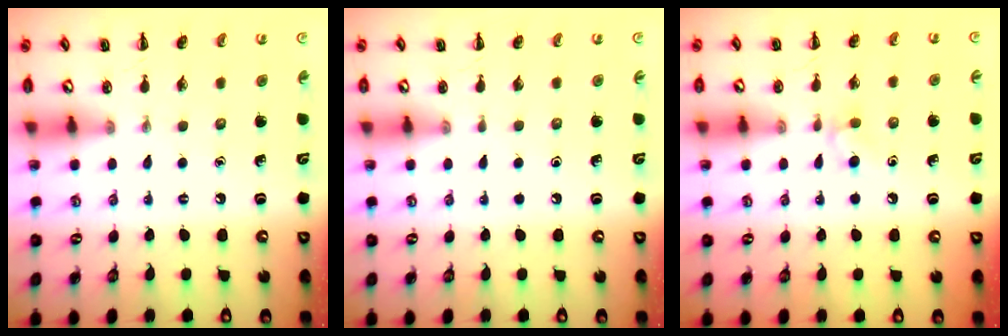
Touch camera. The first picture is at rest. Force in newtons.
{"total": 0.0}
{"total": 4.8, "press": 4.5, "slide": 1.7}